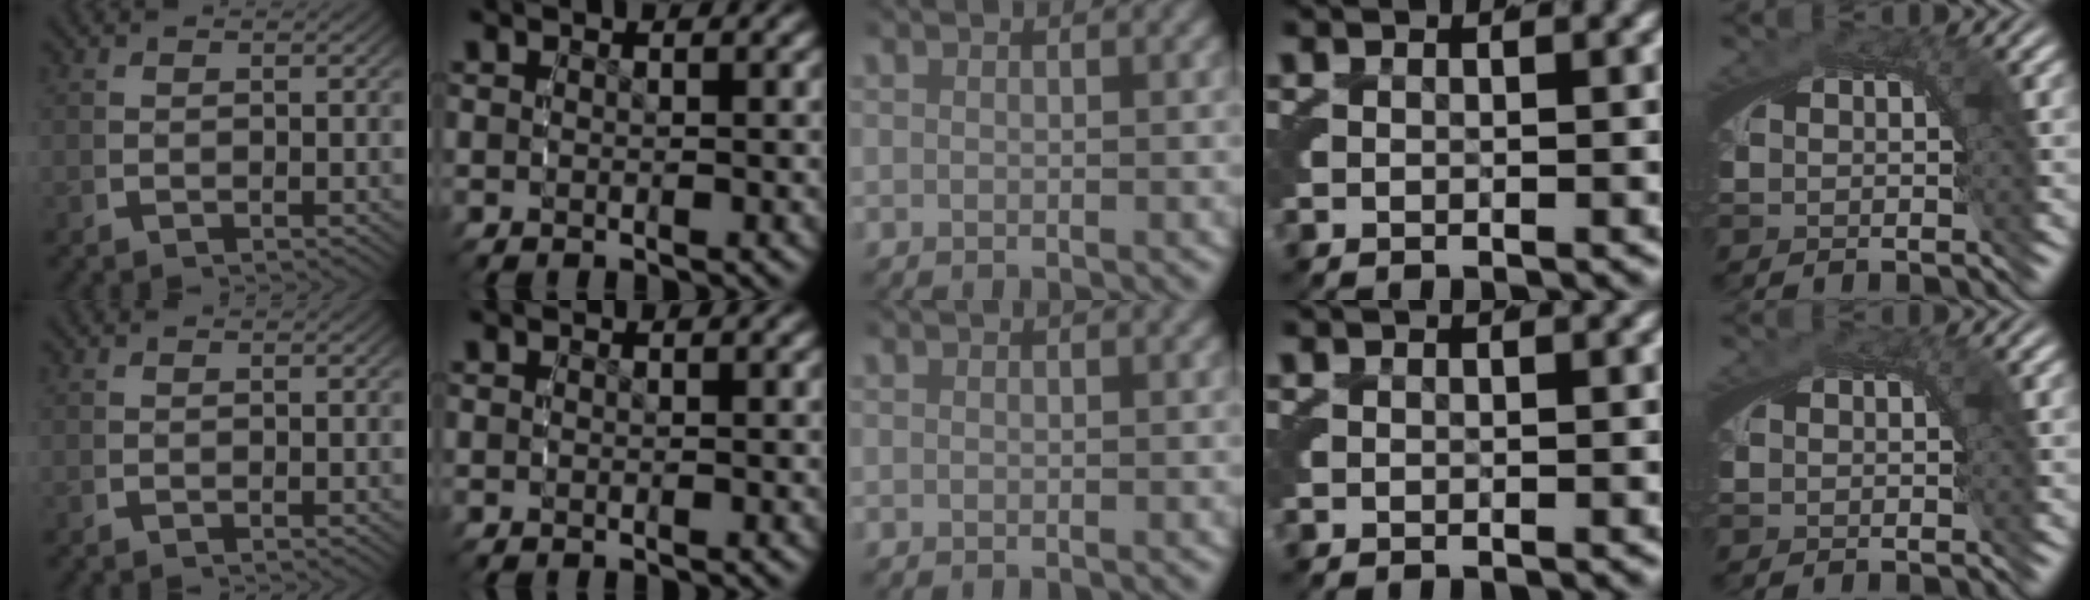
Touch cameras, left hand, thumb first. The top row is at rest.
{}